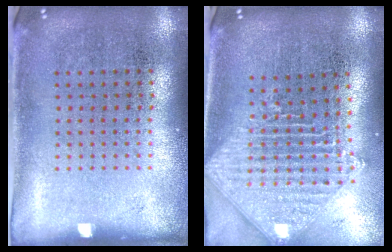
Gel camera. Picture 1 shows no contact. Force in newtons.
{"total": 2.2, "press": 1.8, "slide": 1.3}